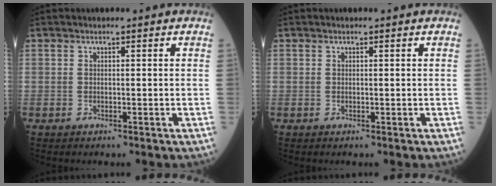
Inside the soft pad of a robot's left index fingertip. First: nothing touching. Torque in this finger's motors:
{"motor_torque": [-0.17, -0.10, -0.02, -0.01]}